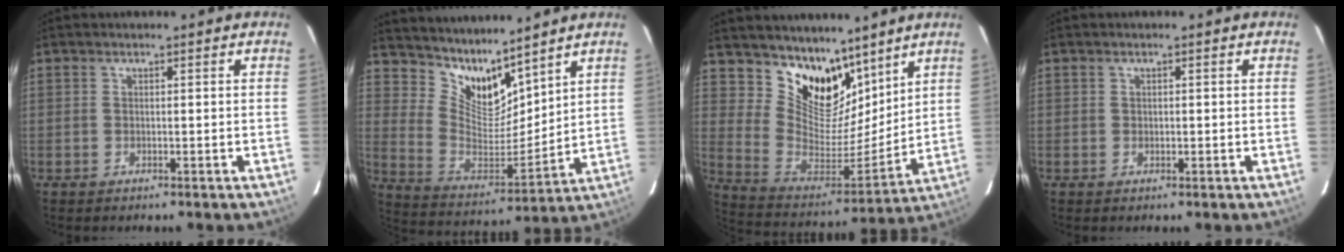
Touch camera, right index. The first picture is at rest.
{"total": 11.4, "force": [9.9, 3.7, 4.3], "torque": [-0.089, -0.015, 0.196]}
{"total": 15.4, "force": [10.9, 8.7, 6.7], "torque": [-0.138, -0.020, 0.203]}
{"total": 0.5, "force": [0.0, 0.5, 0.2], "torque": [-0.001, 0.001, 0.000]}